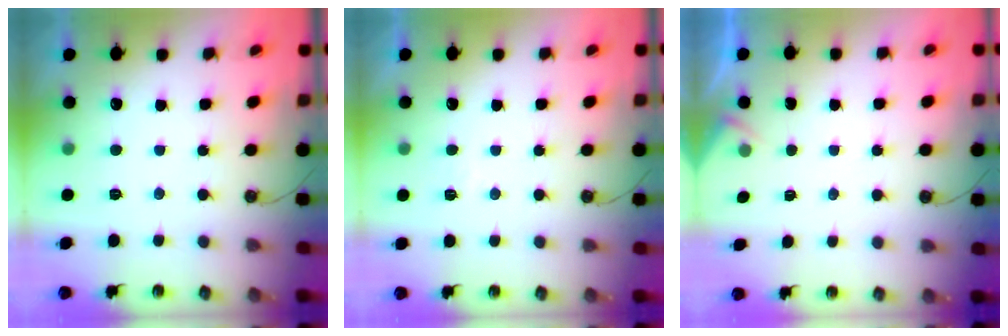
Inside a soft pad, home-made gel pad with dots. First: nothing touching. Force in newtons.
{"total": 4.3, "press": 4.3, "slide": 0.8}
{"total": 3.6, "press": 3.6, "slide": 0.4}